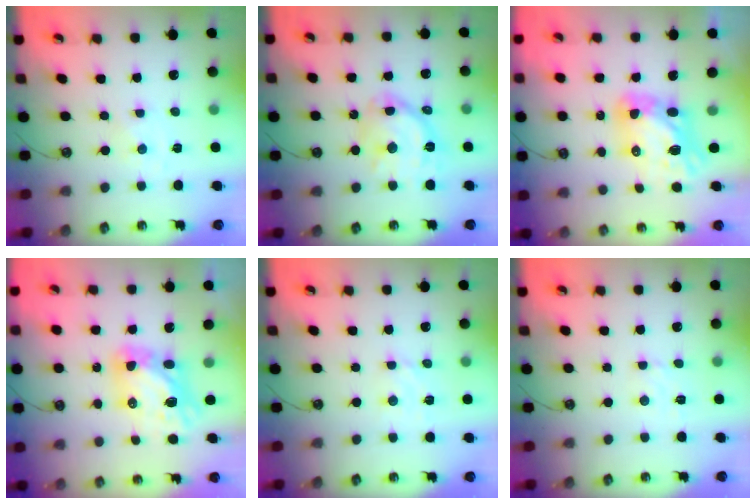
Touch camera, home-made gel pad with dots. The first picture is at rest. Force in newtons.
{"total": 15.9, "press": 15.9, "slide": 1.6}
{"total": 11.0, "press": 10.9, "slide": 1.3}
{"total": 10.8, "press": 10.7, "slide": 1.2}
{"total": 2.8, "press": 2.8, "slide": 0.1}
{"total": 3.0, "press": 3.0, "slide": 0.5}